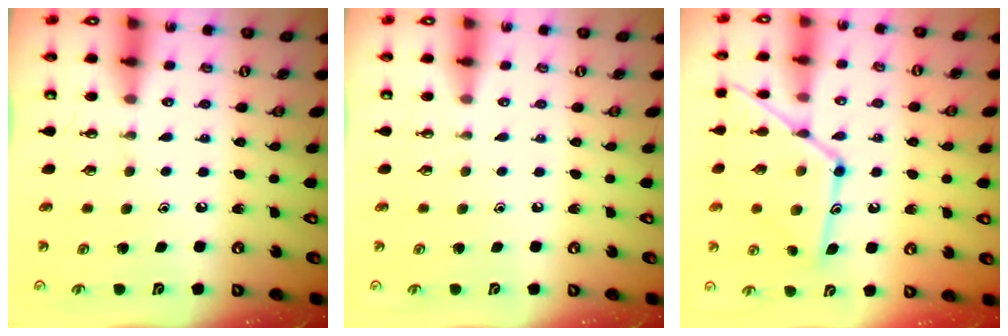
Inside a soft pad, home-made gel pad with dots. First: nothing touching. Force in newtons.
{"total": 0.0}
{"total": 16.5, "press": 16.4, "slide": 1.3}